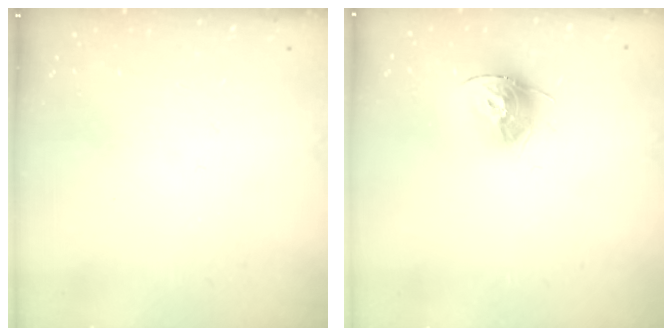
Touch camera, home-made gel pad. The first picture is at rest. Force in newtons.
{"total": 12.6, "press": 12.5, "slide": 1.2}